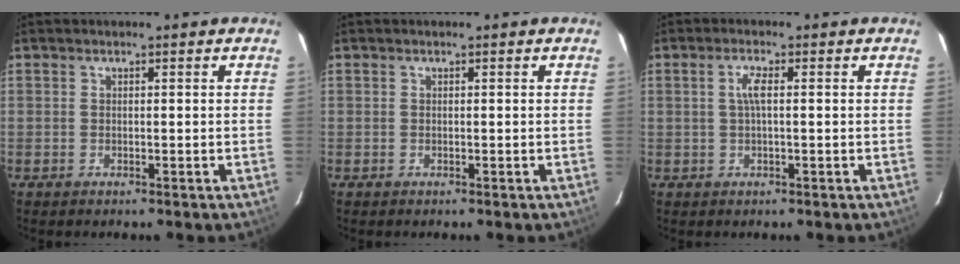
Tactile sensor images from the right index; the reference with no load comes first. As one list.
[{"total": 0.0}, {"total": 2.5, "force": [0.2, 0.3, 2.5], "torque": [-0.052, 0.003, 0.004]}]